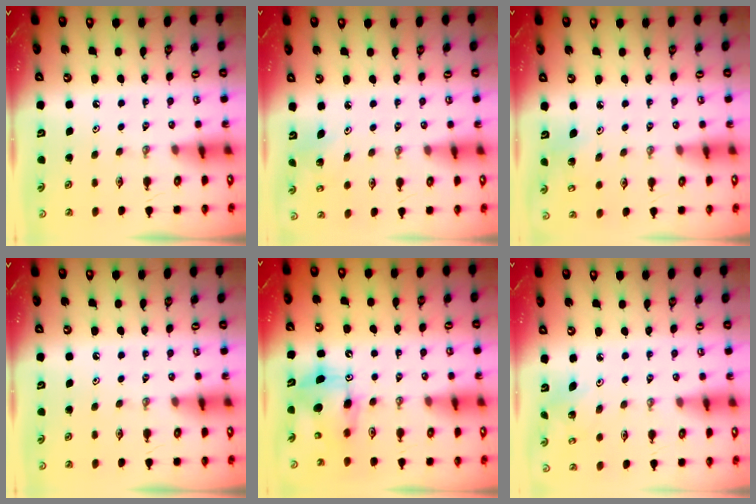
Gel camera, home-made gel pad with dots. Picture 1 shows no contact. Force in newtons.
{"total": 2.4, "press": 2.4, "slide": 0.2}
{"total": 4.5, "press": 4.2, "slide": 1.6}
{"total": 0.0}
{"total": 8.0, "press": 7.8, "slide": 1.8}
{"total": 3.8, "press": 3.8, "slide": 0.3}